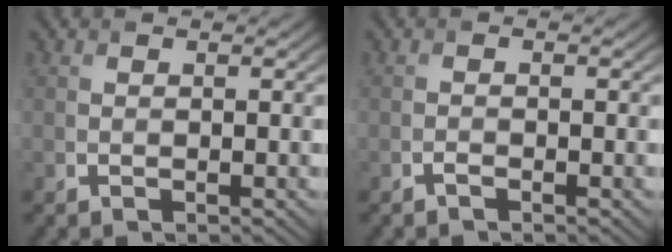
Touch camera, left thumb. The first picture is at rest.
{"total": 0.6, "force": [-0.5, 0.1, 0.3], "torque": [-0.005, -0.001, -0.010]}